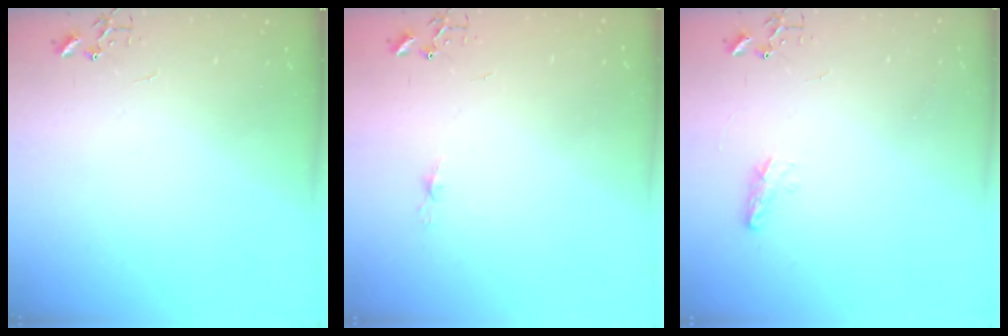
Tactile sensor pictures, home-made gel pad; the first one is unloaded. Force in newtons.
{"total": 3.8, "press": 3.7, "slide": 0.3}
{"total": 6.5, "press": 6.4, "slide": 0.7}